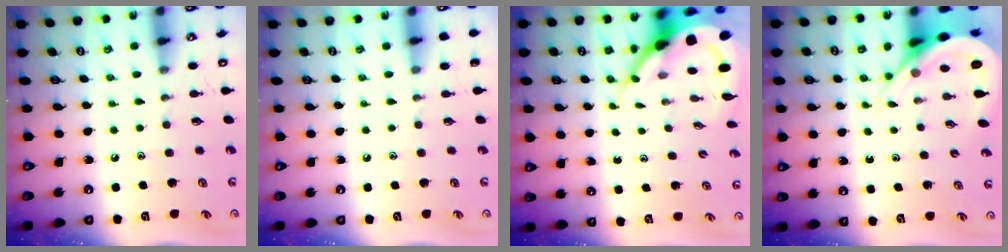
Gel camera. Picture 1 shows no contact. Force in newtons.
{"total": 0.0}
{"total": 8.0, "press": 7.9, "slide": 1.1}
{"total": 8.2, "press": 8.2, "slide": 0.8}